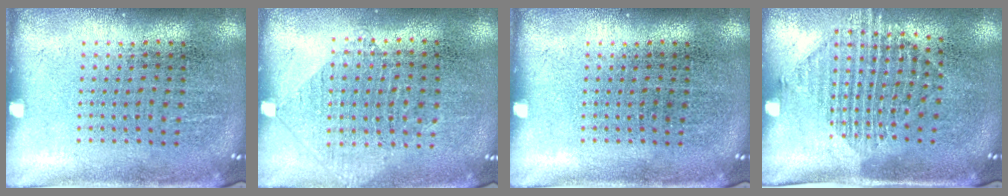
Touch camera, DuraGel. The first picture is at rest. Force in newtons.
{"total": 0.9, "press": 0.9, "slide": 0.3}
{"total": 0.0}
{"total": 1.6, "press": 1.3, "slide": 0.9}